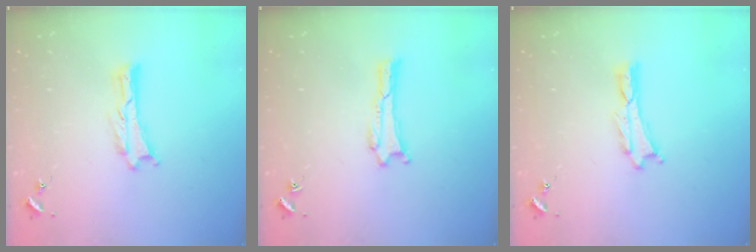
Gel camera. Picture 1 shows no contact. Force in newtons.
{"total": 0.0}
{"total": 0.0}